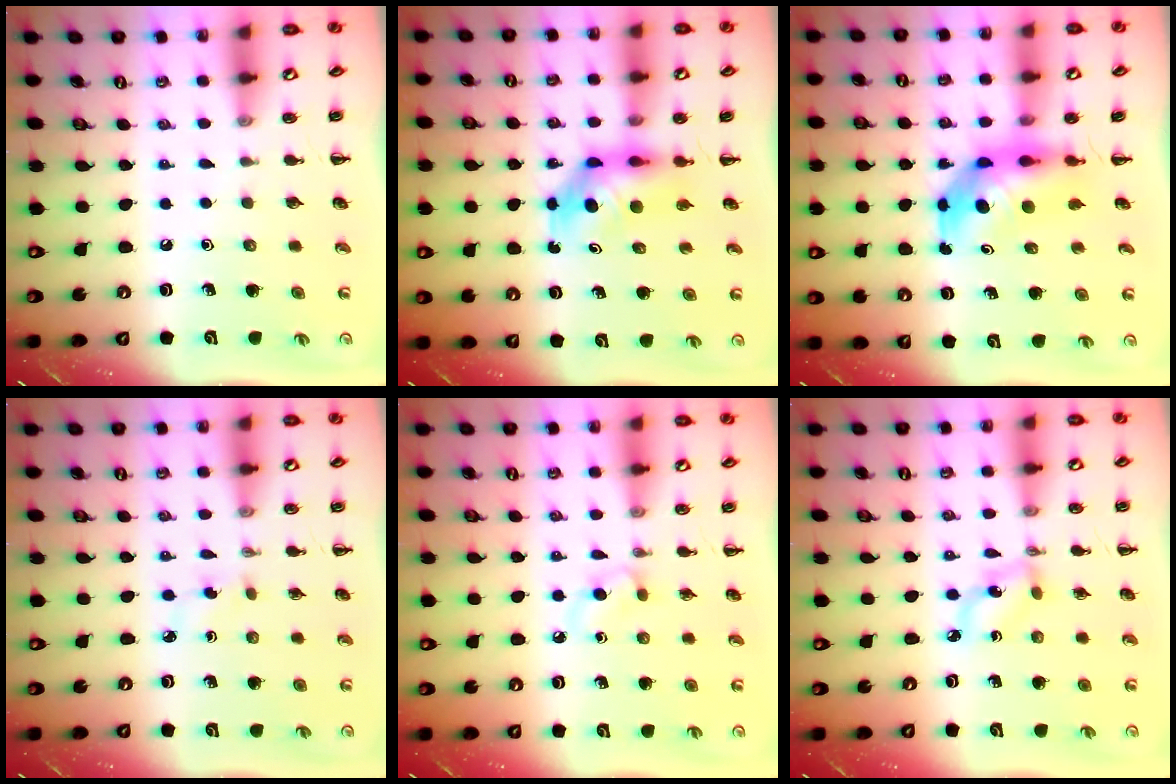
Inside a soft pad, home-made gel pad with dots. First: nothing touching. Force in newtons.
{"total": 5.1, "press": 5.0, "slide": 0.6}
{"total": 6.5, "press": 6.2, "slide": 1.8}
{"total": 3.2, "press": 3.1, "slide": 0.8}
{"total": 2.9, "press": 2.7, "slide": 1.2}
{"total": 4.0, "press": 3.9, "slide": 1.0}